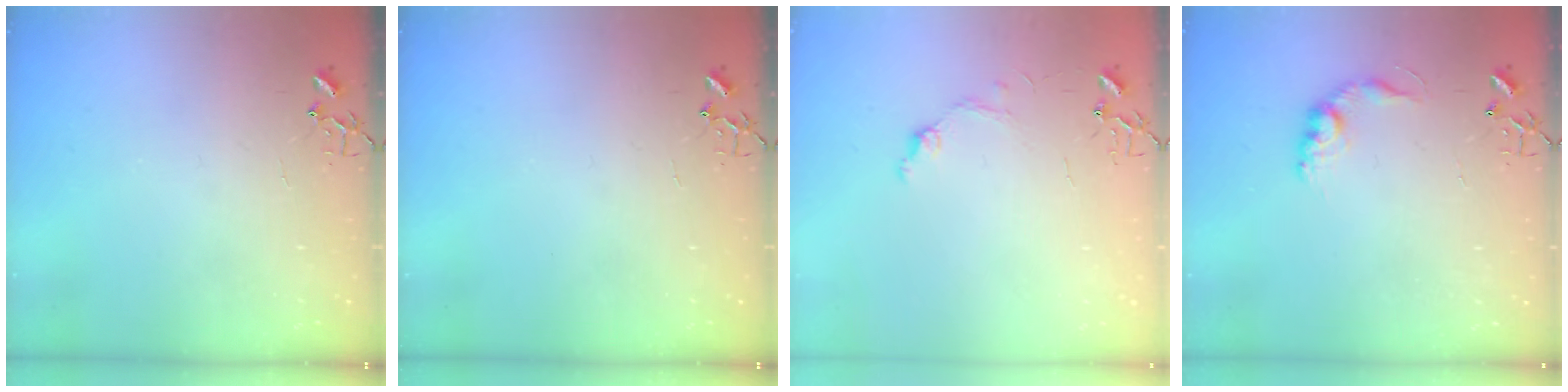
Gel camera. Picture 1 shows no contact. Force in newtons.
{"total": 0.0}
{"total": 6.0, "press": 5.9, "slide": 0.7}
{"total": 10.2, "press": 10.1, "slide": 0.6}